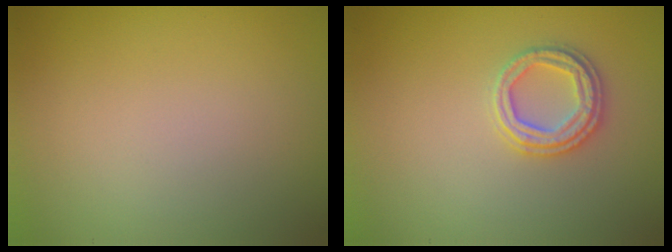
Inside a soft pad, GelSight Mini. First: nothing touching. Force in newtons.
{"total": 2.6, "press": 2.5, "slide": 0.3}